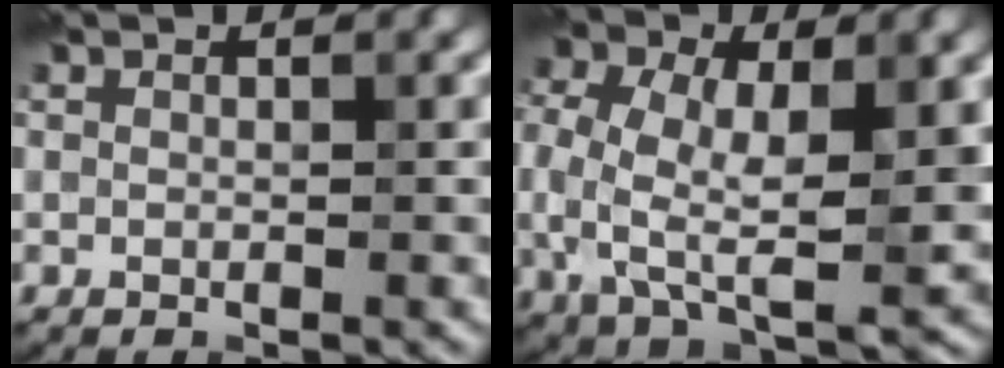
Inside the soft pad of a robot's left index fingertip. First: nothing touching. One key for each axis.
{"total": 9.9, "fx": 0.0, "fy": 5.7, "fz": 8.1, "tx": -0.167, "ty": 0.002, "tz": -0.001}